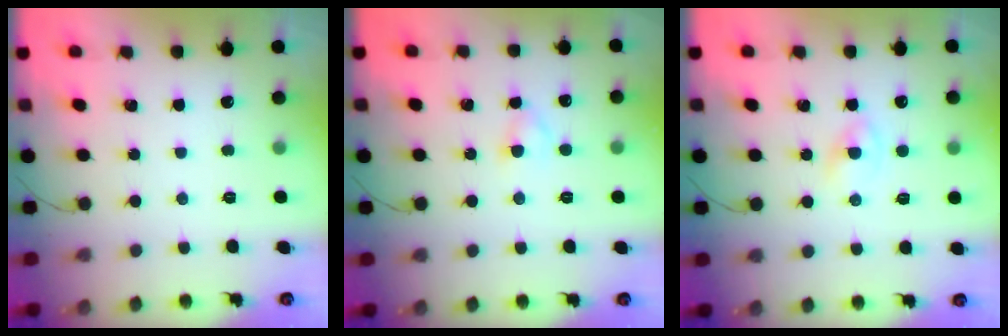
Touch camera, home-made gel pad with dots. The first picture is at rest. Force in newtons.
{"total": 2.8, "press": 2.6, "slide": 1.1}
{"total": 1.6, "press": 1.4, "slide": 0.9}